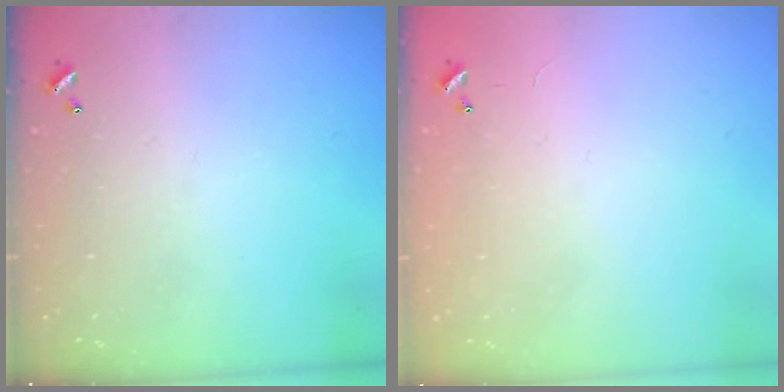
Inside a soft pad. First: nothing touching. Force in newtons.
{"total": 10.0, "press": 10.0, "slide": 0.3}